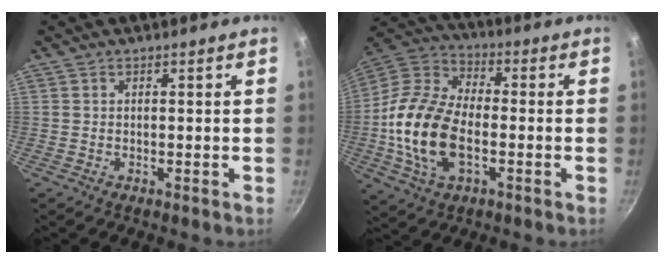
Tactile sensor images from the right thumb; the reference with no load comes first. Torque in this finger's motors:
{"motor_torque": [-0.18, 1.43, 1.98, -0.79, 0.58]}